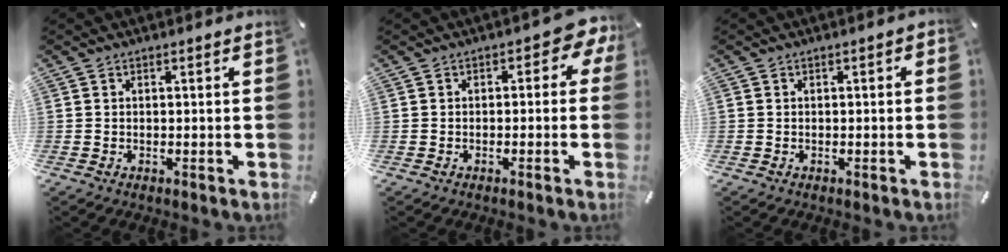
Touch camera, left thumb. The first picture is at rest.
{"total": 4.0, "force": [0.1, 2.4, 3.1], "torque": [-0.045, 0.007, -0.002]}
{"total": 0.7, "force": [-0.5, 0.3, 0.3], "torque": [-0.006, 0.000, -0.010]}